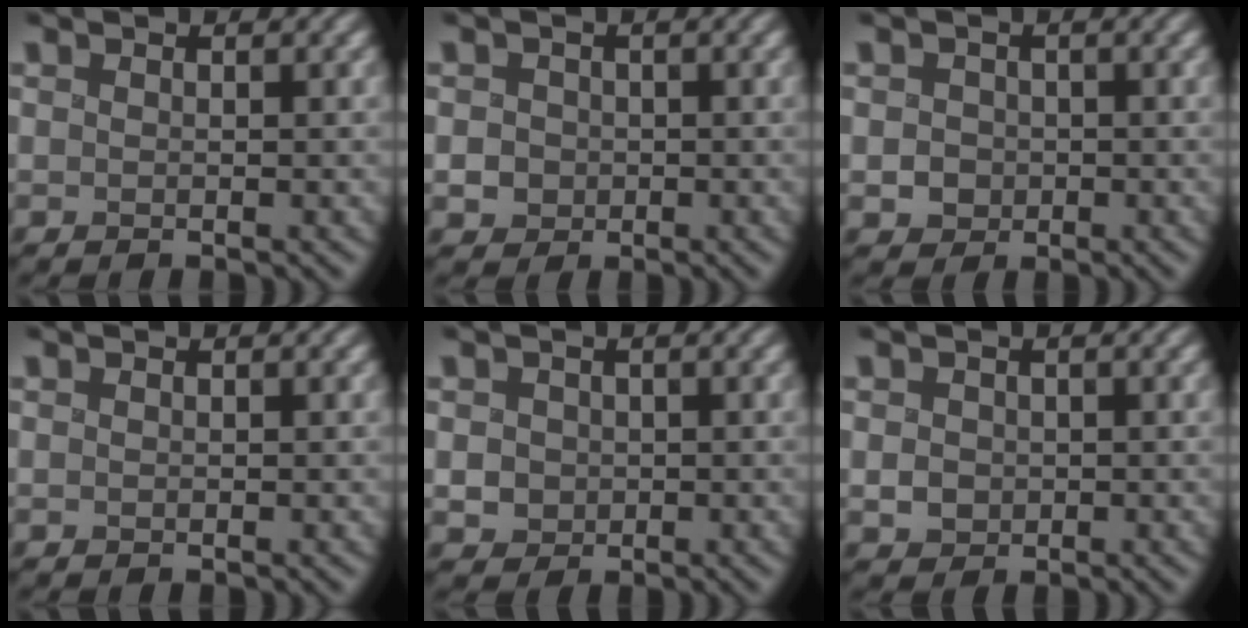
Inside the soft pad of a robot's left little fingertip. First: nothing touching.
{"total": 1.7, "force": [-0.4, 1.6, 0.4], "torque": [-0.010, -0.002, -0.001]}
{"total": 1.7, "force": [-0.5, 1.5, 0.5], "torque": [-0.010, 0.000, -0.006]}
{"total": 0.0}
{"total": 1.8, "force": [-0.3, 1.7, 0.5], "torque": [-0.016, -0.005, -0.004]}
{"total": 1.5, "force": [-0.3, 1.4, 0.5], "torque": [-0.011, -0.004, -0.003]}